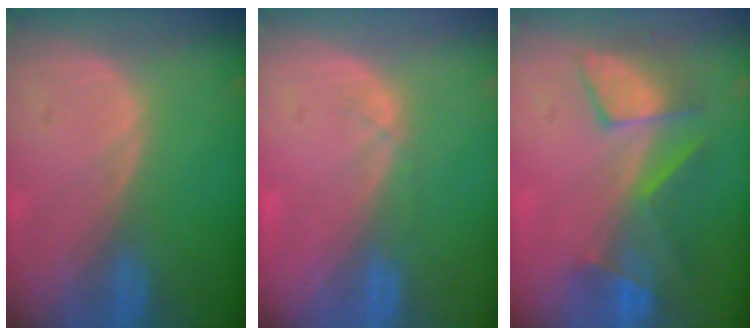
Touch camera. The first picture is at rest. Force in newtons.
{"total": 1.4, "press": 1.3, "slide": 0.5}
{"total": 7.6, "press": 7.5, "slide": 1.5}